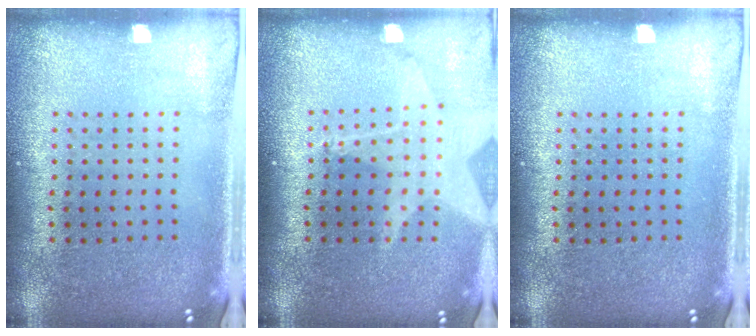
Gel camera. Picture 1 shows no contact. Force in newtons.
{"total": 2.0, "press": 1.6, "slide": 1.2}
{"total": 0.0}